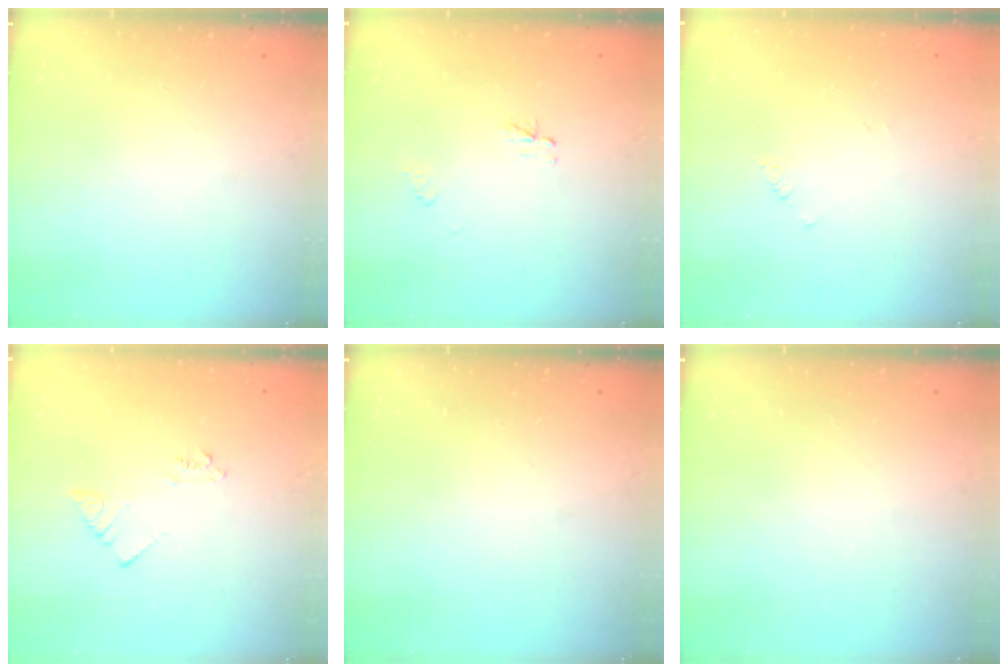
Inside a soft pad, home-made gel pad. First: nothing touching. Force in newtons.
{"total": 2.3, "press": 2.2, "slide": 0.2}
{"total": 1.4, "press": 1.3, "slide": 0.3}
{"total": 3.6, "press": 3.6, "slide": 0.6}
{"total": 0.0}
{"total": 0.0}